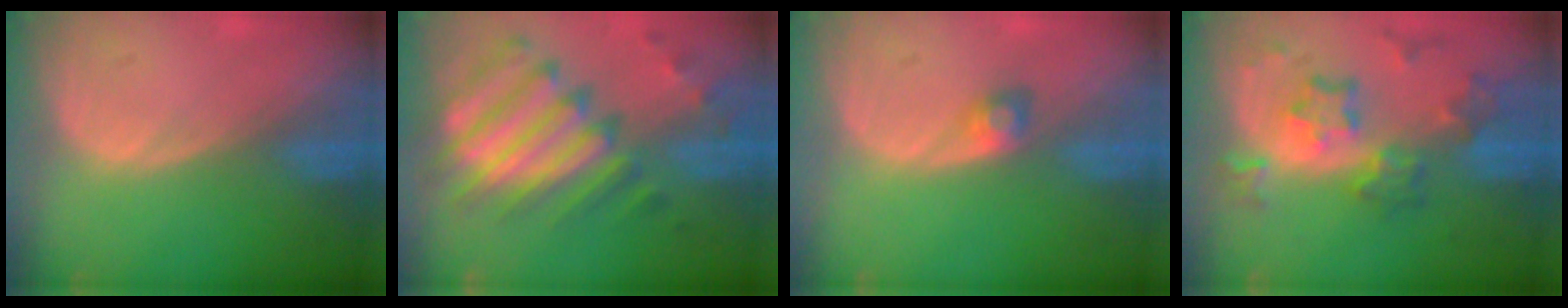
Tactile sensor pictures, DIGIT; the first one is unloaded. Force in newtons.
{"total": 11.9, "press": 10.3, "slide": 5.9}
{"total": 1.9, "press": 1.8, "slide": 0.2}
{"total": 8.6, "press": 7.6, "slide": 4.1}